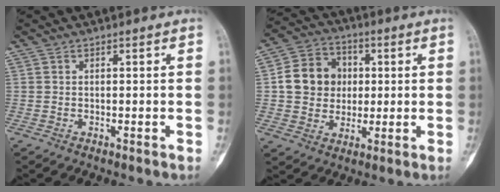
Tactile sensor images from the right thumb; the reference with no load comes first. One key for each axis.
{"total": 11.4, "fx": 1.1, "fy": 10.0, "fz": 5.5, "tx": -0.065, "ty": 0.011, "tz": 0.015}